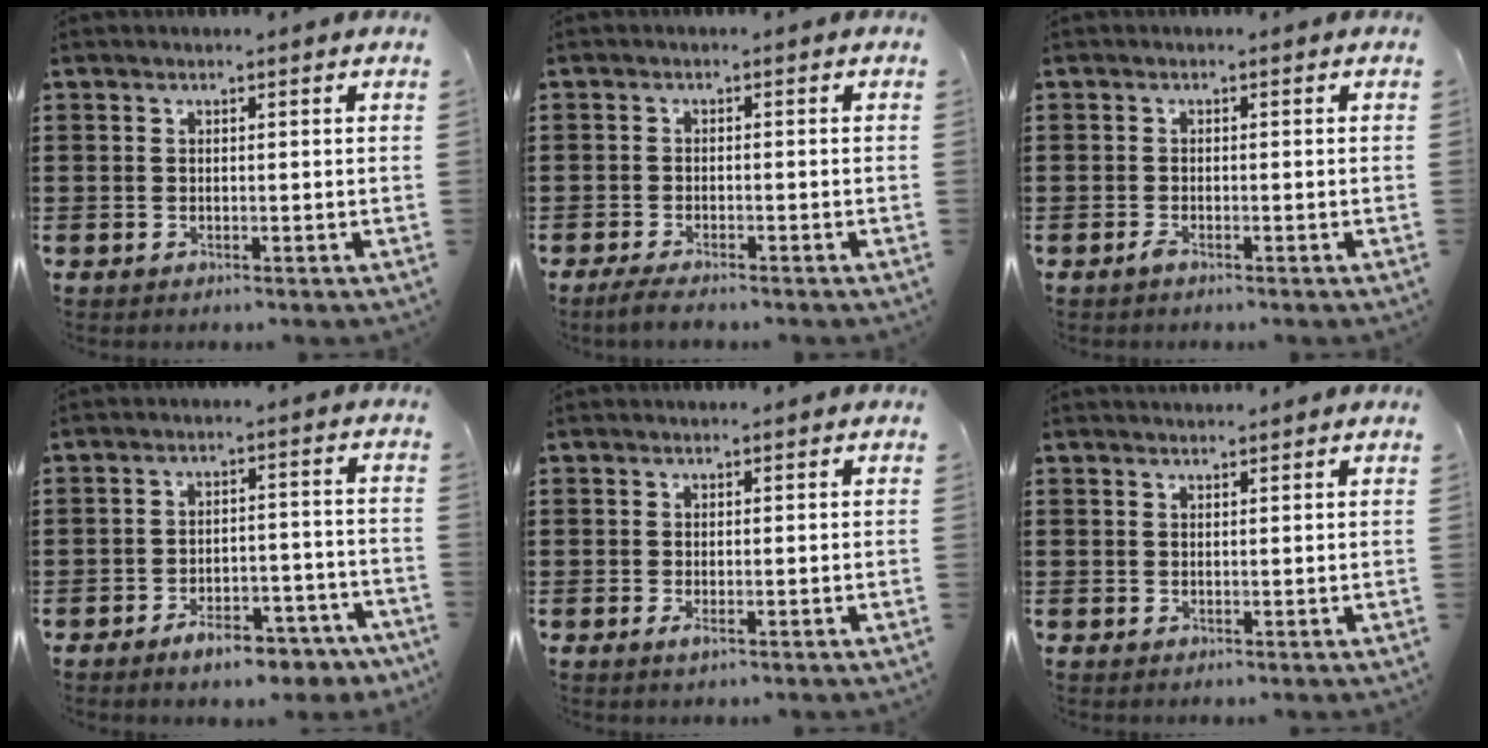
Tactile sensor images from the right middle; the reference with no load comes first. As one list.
[{"total": 1.9, "force": [-1.7, 0.1, 0.9], "torque": [-0.023, 0.000, -0.034]}, {"total": 0.9, "force": [-0.6, 0.1, 0.6], "torque": [-0.014, -0.004, -0.011]}, {"total": 6.3, "force": [-5.3, 1.6, 3.1], "torque": [-0.041, 0.012, -0.094]}, {"total": 1.1, "force": [-0.1, 0.1, 1.1], "torque": [-0.019, -0.003, 0.000]}, {"total": 0.9, "force": [0.8, 0.1, -0.1], "torque": [0.007, -0.003, 0.015]}]